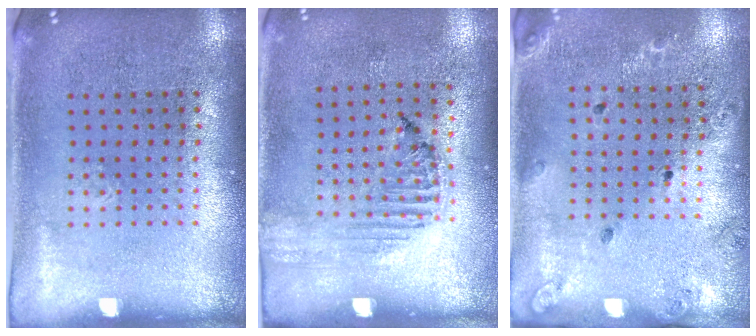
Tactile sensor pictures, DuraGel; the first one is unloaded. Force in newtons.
{"total": 1.2, "press": 1.2, "slide": 0.2}
{"total": 1.3, "press": 1.2, "slide": 0.4}